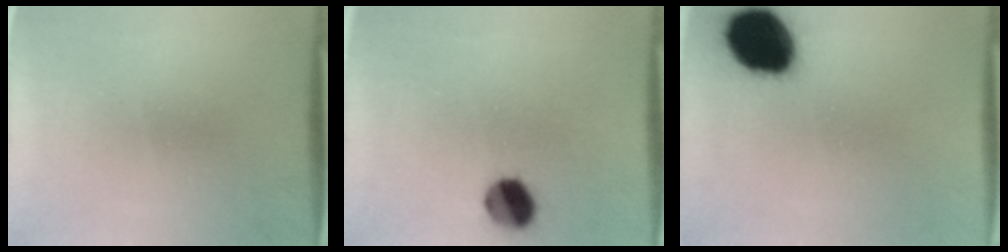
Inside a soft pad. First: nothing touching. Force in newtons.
{"total": 7.4}
{"total": 17.9}